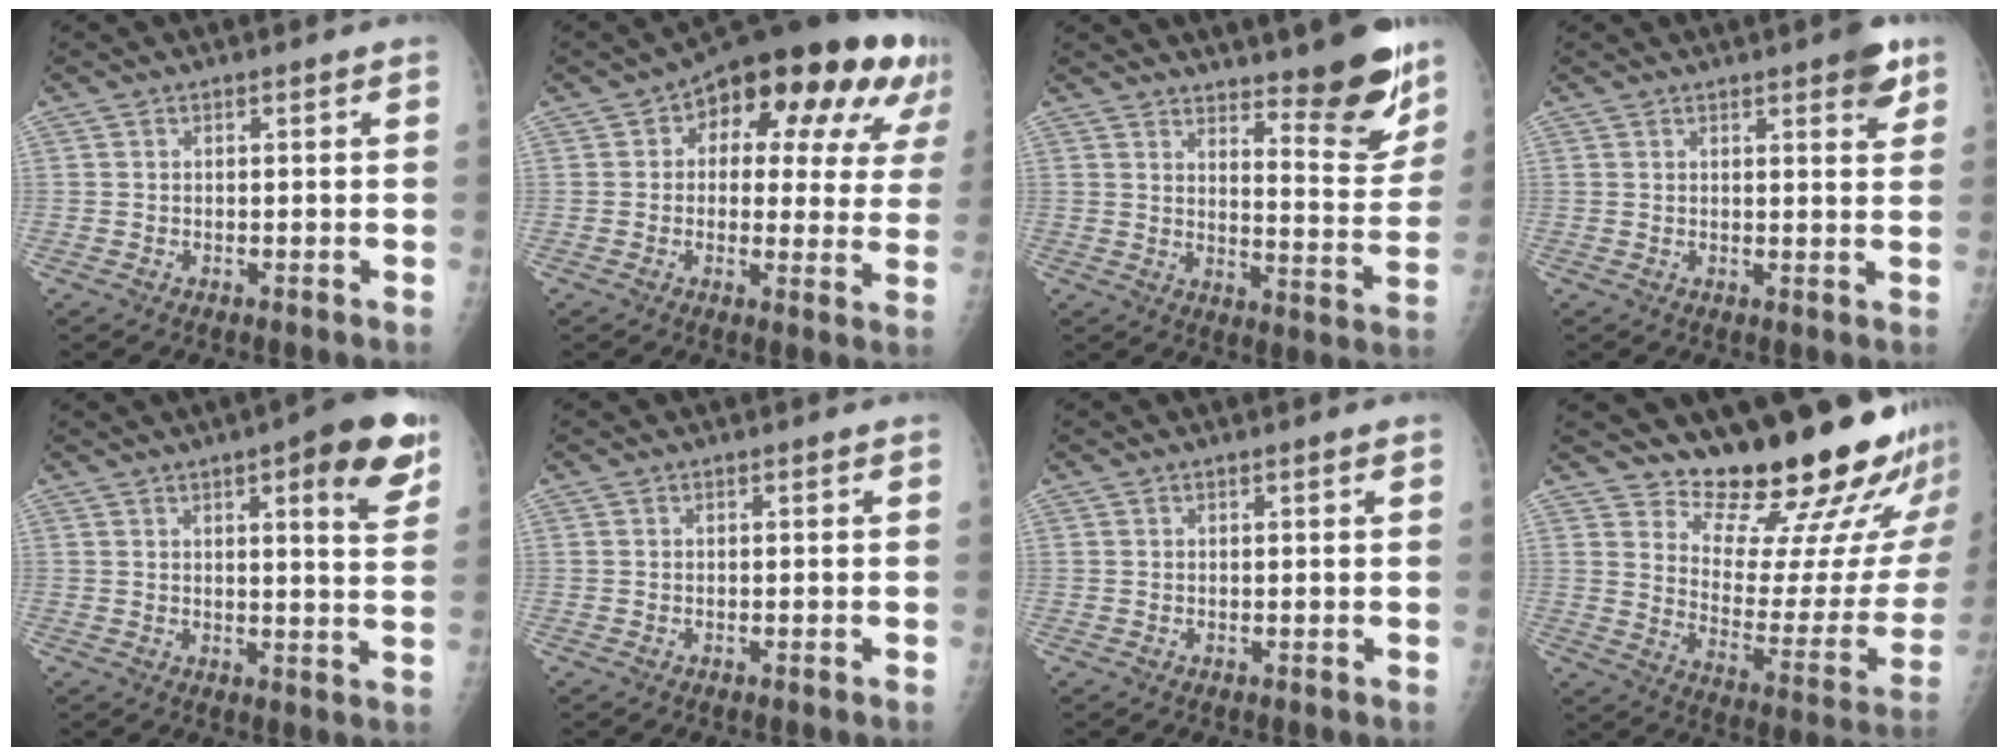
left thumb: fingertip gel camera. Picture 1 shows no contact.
{"total": 21.5, "force": [9.5, 10.7, 16.0], "torque": [-0.167, 0.012, 0.119]}
{"total": 13.2, "force": [9.8, 3.0, 8.3], "torque": [-0.074, -0.084, 0.145]}
{"total": 4.8, "force": [2.9, 1.3, 3.6], "torque": [-0.036, -0.013, 0.032]}
{"total": 12.2, "force": [6.1, 3.0, 10.1], "torque": [-0.102, -0.024, 0.070]}
{"total": 0.0}
{"total": 0.7, "force": [0.4, 0.0, 0.6], "torque": [-0.010, 0.000, 0.005]}
{"total": 22.1, "force": [19.3, 4.4, 9.7], "torque": [-0.101, -0.187, 0.262]}